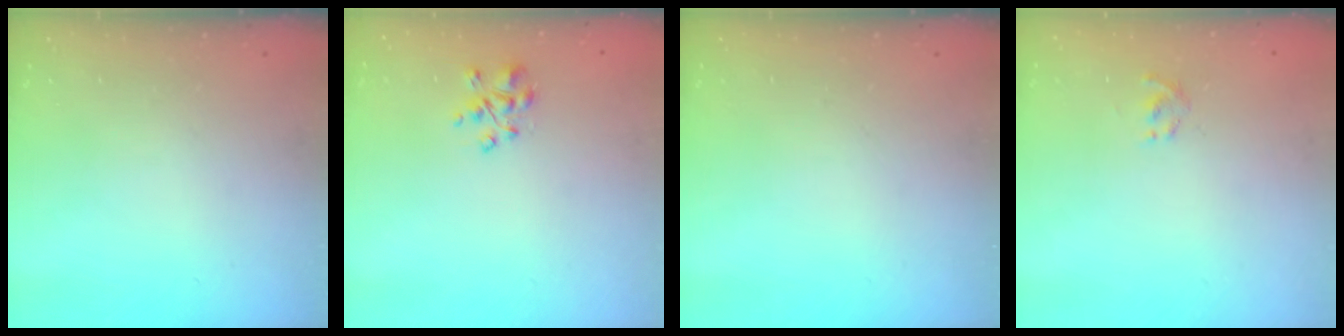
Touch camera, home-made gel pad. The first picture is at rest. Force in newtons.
{"total": 4.6, "press": 4.4, "slide": 1.3}
{"total": 0.0}
{"total": 1.3, "press": 1.1, "slide": 0.7}